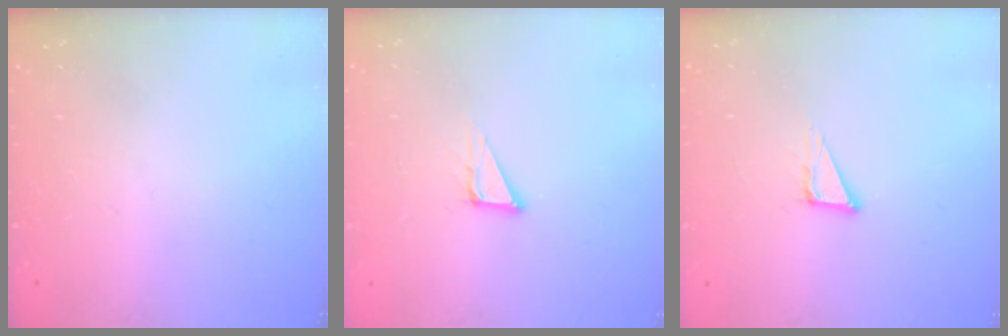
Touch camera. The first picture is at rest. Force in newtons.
{"total": 5.0, "press": 5.0, "slide": 0.2}
{"total": 5.9, "press": 5.8, "slide": 1.3}